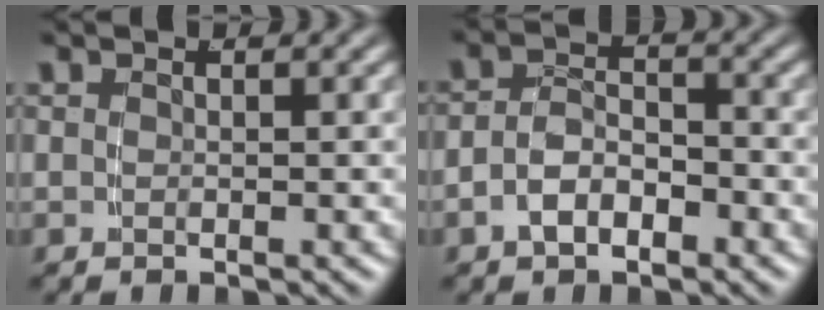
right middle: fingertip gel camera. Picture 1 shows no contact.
{"total": 3.7, "force": [-2.0, 2.4, 2.0], "torque": [-0.031, -0.004, -0.036]}